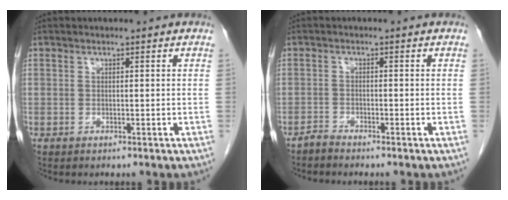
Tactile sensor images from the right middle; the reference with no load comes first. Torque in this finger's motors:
{"motor_torque": [0.09, -0.11, 0.01, 0.01]}